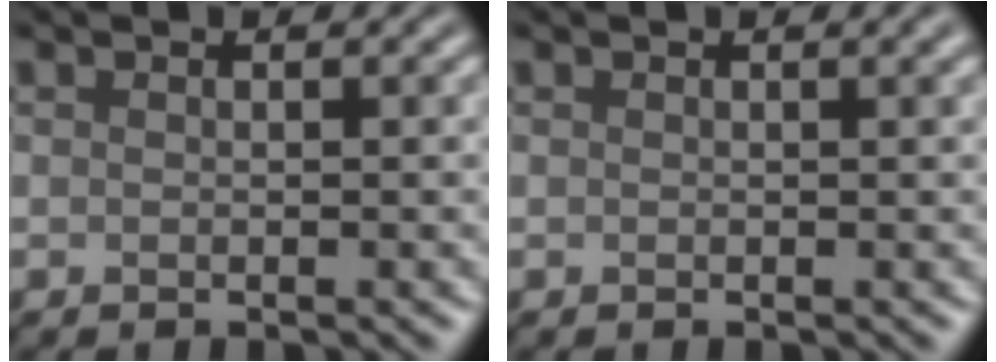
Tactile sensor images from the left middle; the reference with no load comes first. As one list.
[{"total": 1.4, "force": [0.7, 0.5, 1.1], "torque": [-0.012, 0.001, 0.003]}]